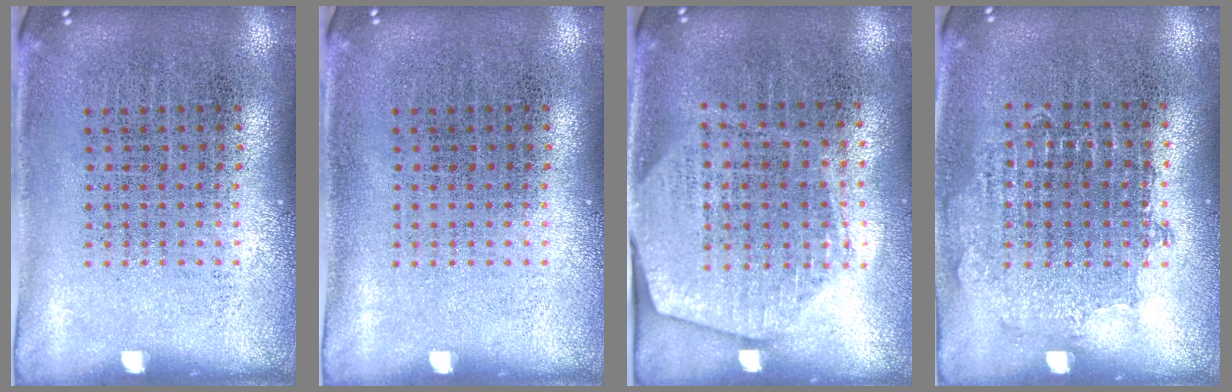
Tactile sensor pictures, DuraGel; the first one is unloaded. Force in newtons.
{"total": 0.0}
{"total": 1.9, "press": 1.7, "slide": 0.9}
{"total": 0.8, "press": 0.8, "slide": 0.2}